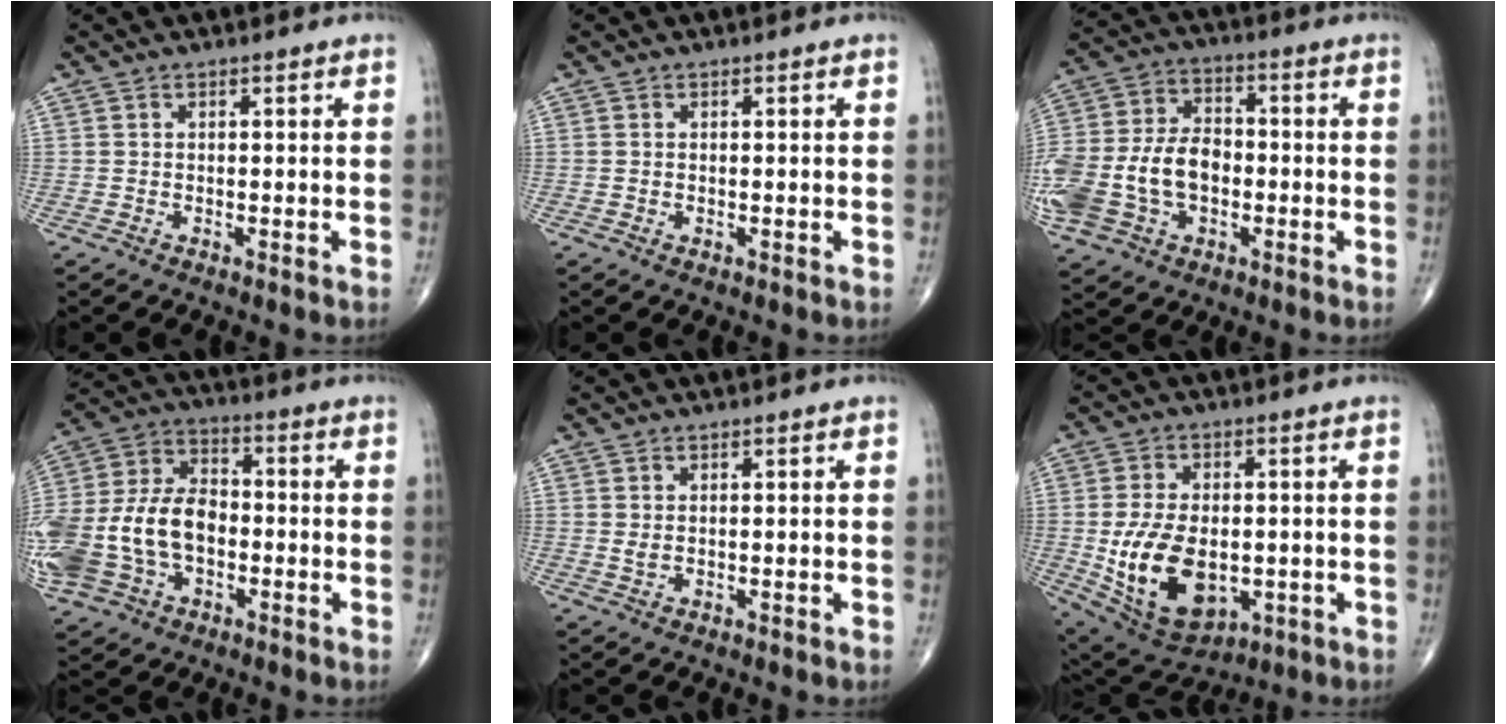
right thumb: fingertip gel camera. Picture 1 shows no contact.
{"total": 0.0}
{"total": 19.9, "force": [-3.7, 13.8, 13.8], "torque": [-0.309, 0.023, -0.059]}
{"total": 21.4, "force": [-4.0, 14.7, 15.1], "torque": [-0.335, 0.026, -0.068]}
{"total": 1.2, "force": [0.3, 0.6, 1.0], "torque": [-0.020, -0.002, 0.010]}
{"total": 16.9, "force": [-2.7, 10.3, 13.1], "torque": [-0.222, -0.007, -0.019]}